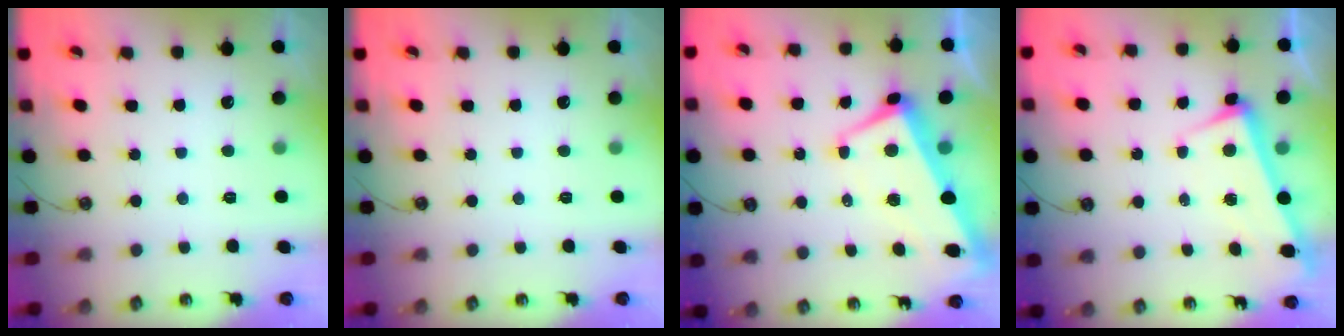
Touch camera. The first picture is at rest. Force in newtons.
{"total": 0.0}
{"total": 1.8, "press": 1.1, "slide": 1.3}
{"total": 3.3, "press": 3.2, "slide": 1.0}